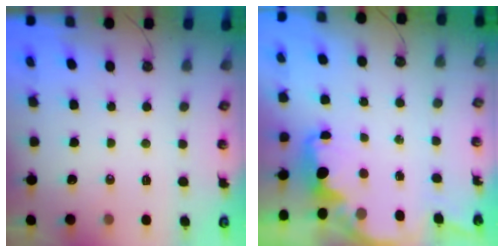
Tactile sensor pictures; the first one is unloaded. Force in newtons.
{"total": 2.4, "press": 2.2, "slide": 0.8}